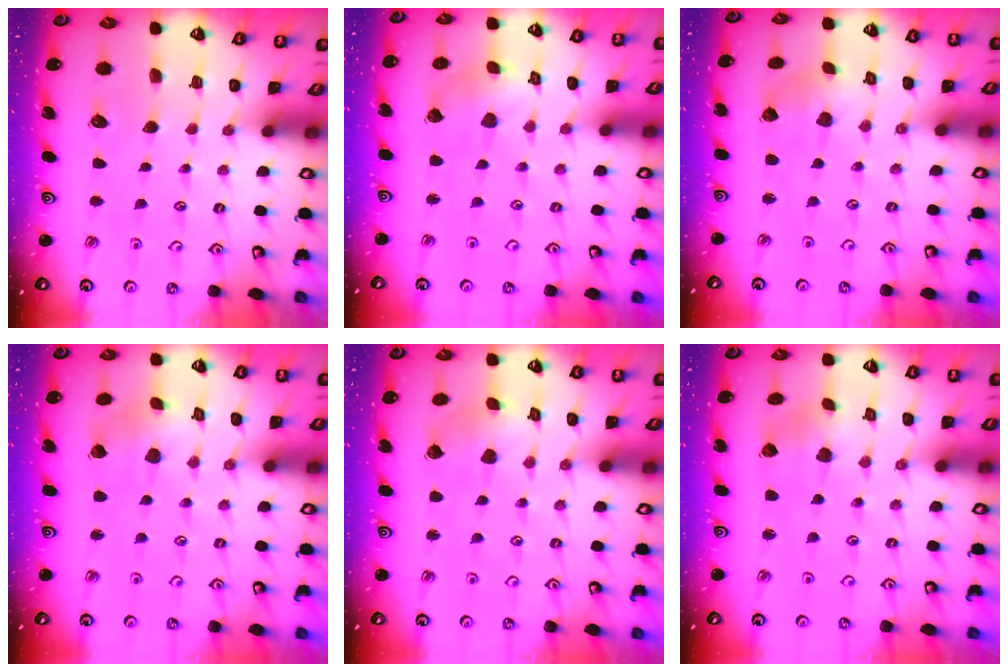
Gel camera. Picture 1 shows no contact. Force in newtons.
{"total": 2.9, "press": 2.9, "slide": 0.2}
{"total": 0.5, "press": 0.5, "slide": 0.1}
{"total": 2.2, "press": 2.2, "slide": 0.1}
{"total": 2.6, "press": 2.6, "slide": 0.3}
{"total": 2.9, "press": 2.9, "slide": 0.4}